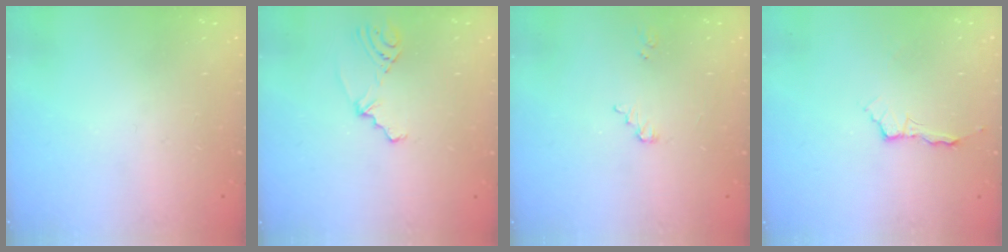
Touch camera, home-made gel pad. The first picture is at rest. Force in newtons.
{"total": 2.7, "press": 2.3, "slide": 1.6}
{"total": 2.5, "press": 2.5, "slide": 0.1}
{"total": 3.5, "press": 3.5, "slide": 0.5}